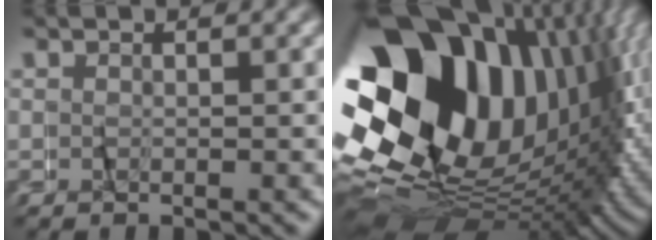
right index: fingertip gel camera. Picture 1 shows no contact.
{"total": 34.4, "force": [-0.2, 23.1, 25.4], "torque": [-0.392, -0.021, 0.003]}